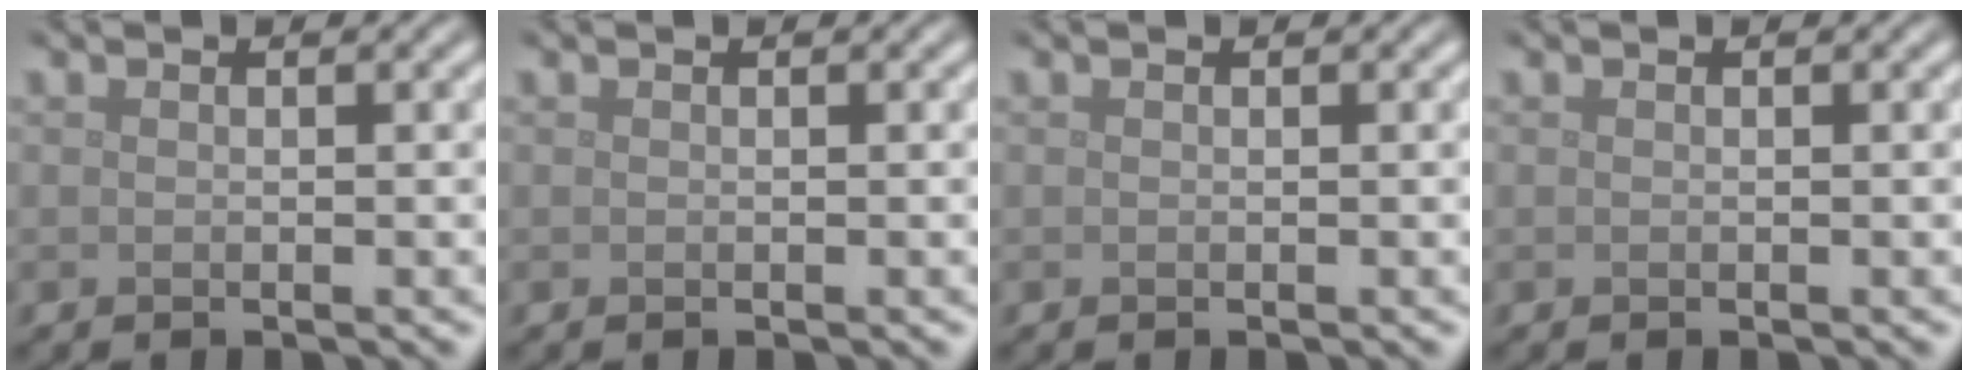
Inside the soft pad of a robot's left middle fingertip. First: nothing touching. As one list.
[{"total": 0.0}, {"total": 0.0}, {"total": 0.0}]